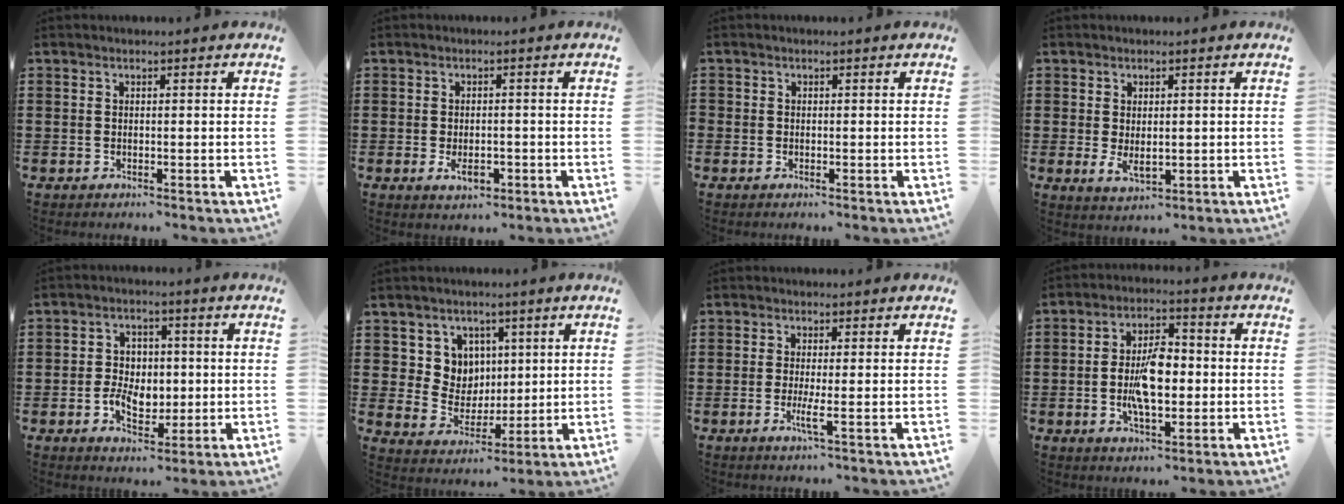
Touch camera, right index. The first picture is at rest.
{"total": 3.0, "force": [-1.1, 1.4, 2.4], "torque": [-0.051, -0.002, -0.022]}
{"total": 0.6, "force": [-0.3, 0.5, 0.1], "torque": [-0.002, 0.002, -0.007]}
{"total": 2.8, "force": [-0.1, 1.5, 2.3], "torque": [-0.044, 0.003, -0.001]}
{"total": 5.3, "force": [-0.7, 4.1, 3.3], "torque": [-0.062, 0.009, -0.016]}
{"total": 6.7, "force": [2.9, 5.9, 0.9], "torque": [-0.045, 0.001, 0.056]}
{"total": 2.8, "force": [-0.8, -0.2, 2.7], "torque": [-0.056, -0.015, -0.016]}
{"total": 8.2, "force": [-1.0, 3.9, 7.2], "torque": [-0.139, 0.003, -0.024]}